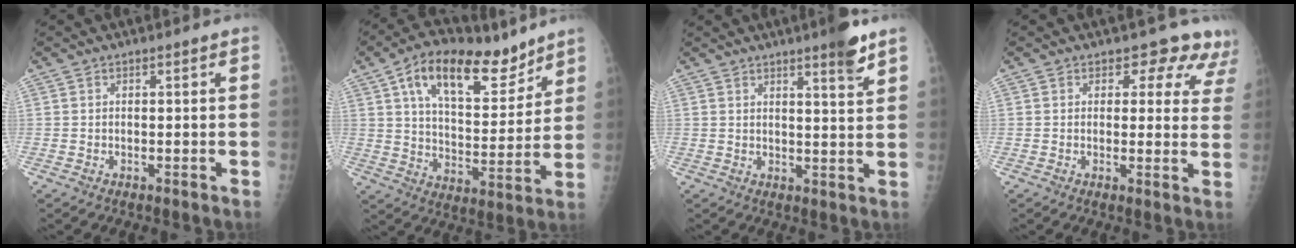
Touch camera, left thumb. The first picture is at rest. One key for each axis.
{"total": 18.6, "fx": 11.2, "fy": 8.9, "fz": 11.9, "tx": -0.156, "ty": -0.043, "tz": 0.189}
{"total": 5.6, "fx": 3.9, "fy": 0.4, "fz": 4.0, "tx": -0.049, "ty": -0.027, "tz": 0.053}
{"total": 8.9, "fx": 7.4, "fy": 4.8, "fz": 1.7, "tx": 0.038, "ty": -0.030, "tz": 0.052}